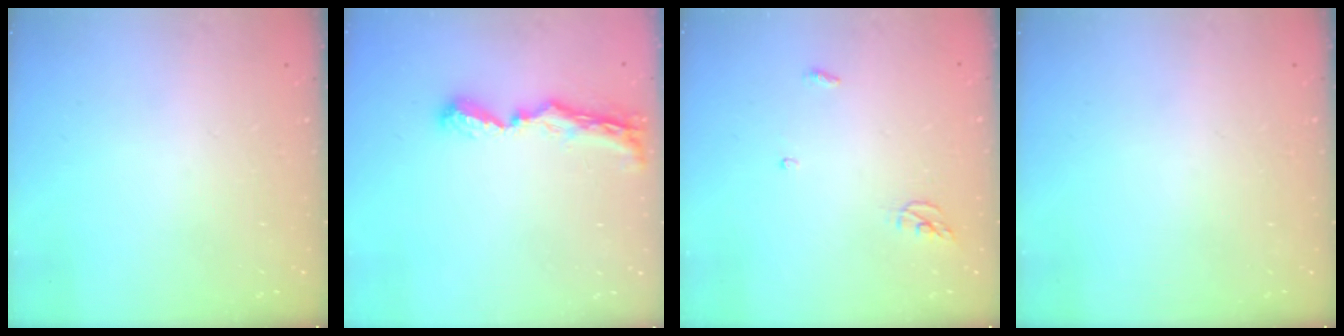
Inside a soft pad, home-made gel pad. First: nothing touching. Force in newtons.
{"total": 8.6, "press": 8.5, "slide": 0.8}
{"total": 3.5, "press": 3.5, "slide": 0.3}
{"total": 0.0}